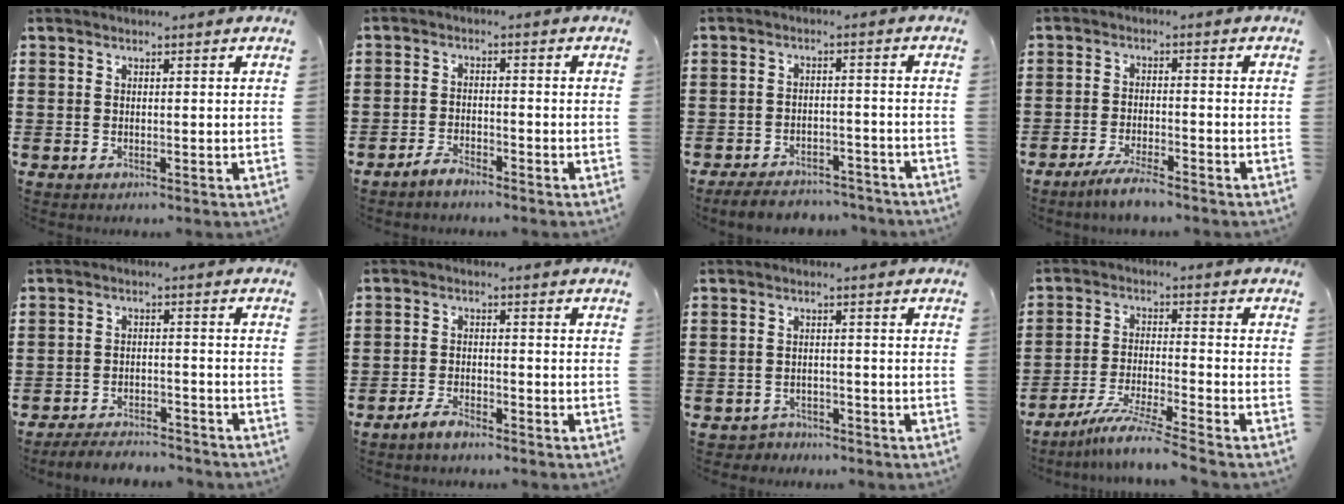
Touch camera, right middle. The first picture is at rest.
{"total": 2.6, "force": [-2.5, 0.6, 0.7], "torque": [-0.023, 0.003, -0.052]}
{"total": 4.4, "force": [-4.3, 0.9, 0.7], "torque": [-0.020, 0.005, -0.089]}
{"total": 4.2, "force": [-3.6, 0.3, 2.1], "torque": [-0.048, -0.006, -0.071]}
{"total": 4.0, "force": [-3.9, 0.4, 0.3], "torque": [-0.009, 0.006, -0.083]}
{"total": 3.1, "force": [-2.6, 0.9, 1.4], "torque": [-0.032, 0.006, -0.052]}
{"total": 1.9, "force": [-1.8, 0.7, -0.2], "torque": [-0.005, 0.003, -0.041]}
{"total": 6.9, "force": [-5.9, -0.3, 3.6], "torque": [-0.075, -0.018, -0.114]}